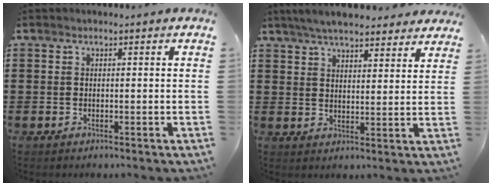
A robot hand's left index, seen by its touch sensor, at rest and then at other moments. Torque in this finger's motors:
{"motor_torque": [2.14, 0.00, 0.44, 0.15]}